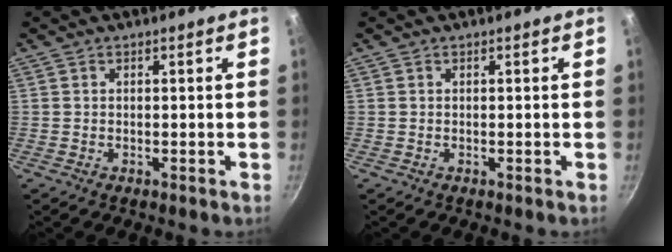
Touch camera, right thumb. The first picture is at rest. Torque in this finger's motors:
{"motor_torque": [-0.25, -0.46, 0.31, 0.09, 0.03]}